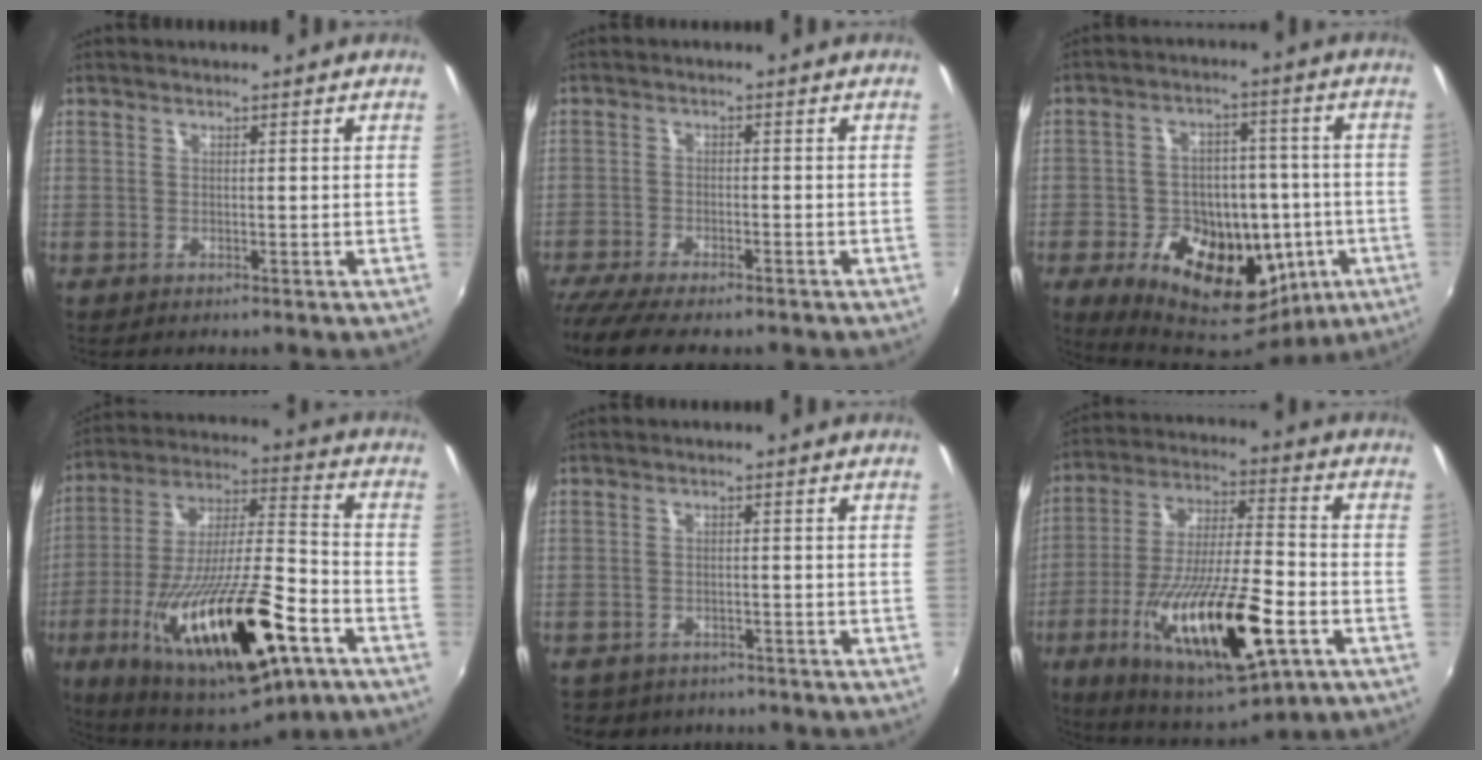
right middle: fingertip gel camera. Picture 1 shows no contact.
{"total": 9.8, "force": [-8.1, 1.8, 5.1], "torque": [-0.123, -0.045, -0.142]}
{"total": 21.3, "force": [-7.6, 13.9, 14.2], "torque": [-0.276, -0.002, -0.095]}
{"total": 28.9, "force": [-12.8, 8.2, 24.6], "torque": [-0.436, -0.052, -0.202]}
{"total": 4.4, "force": [-3.5, 2.4, 1.1], "torque": [-0.028, -0.010, -0.046]}
{"total": 23.9, "force": [-9.2, 6.8, 21.0], "torque": [-0.383, -0.041, -0.146]}